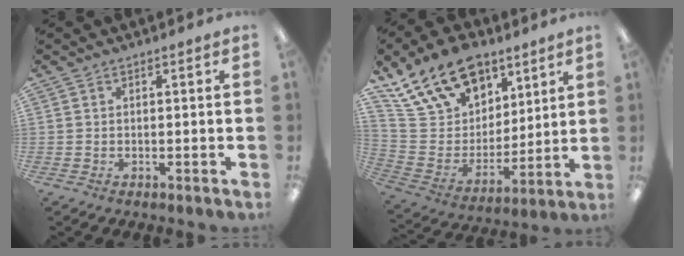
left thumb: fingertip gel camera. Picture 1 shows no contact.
{"total": 19.6, "force": [13.6, 11.6, 8.1], "torque": [-0.157, -0.073, 0.253]}